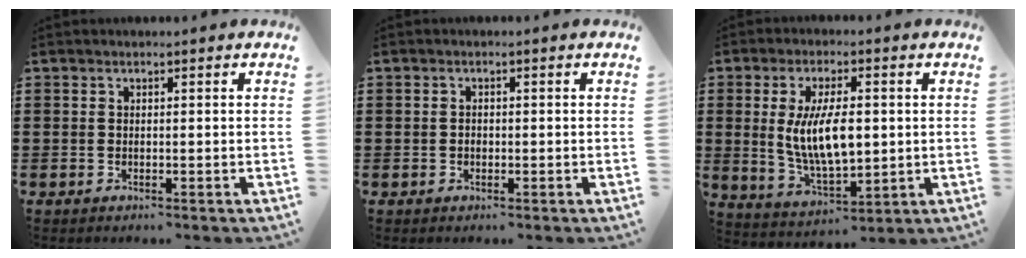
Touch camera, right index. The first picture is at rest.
{"total": 0.8, "force": [-0.2, 0.6, 0.5], "torque": [-0.012, 0.002, -0.005]}
{"total": 9.4, "force": [0.8, 4.0, 8.5], "torque": [-0.173, 0.000, 0.009]}